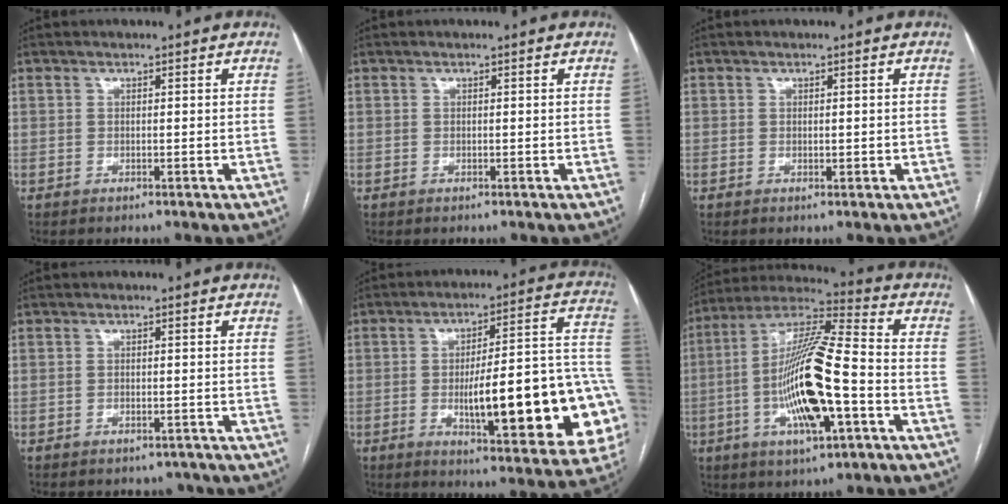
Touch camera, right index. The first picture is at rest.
{"total": 0.0}
{"total": 0.8, "force": [-0.1, 0.5, 0.7], "torque": [-0.010, -0.001, 0.002]}
{"total": 2.6, "force": [-2.2, 1.3, 0.2], "torque": [0.002, 0.006, -0.027]}
{"total": 24.1, "force": [-5.1, 4.7, 23.1], "torque": [-0.239, 0.021, -0.057]}
{"total": 18.3, "force": [-4.3, 3.0, 17.5], "torque": [-0.344, -0.001, -0.074]}